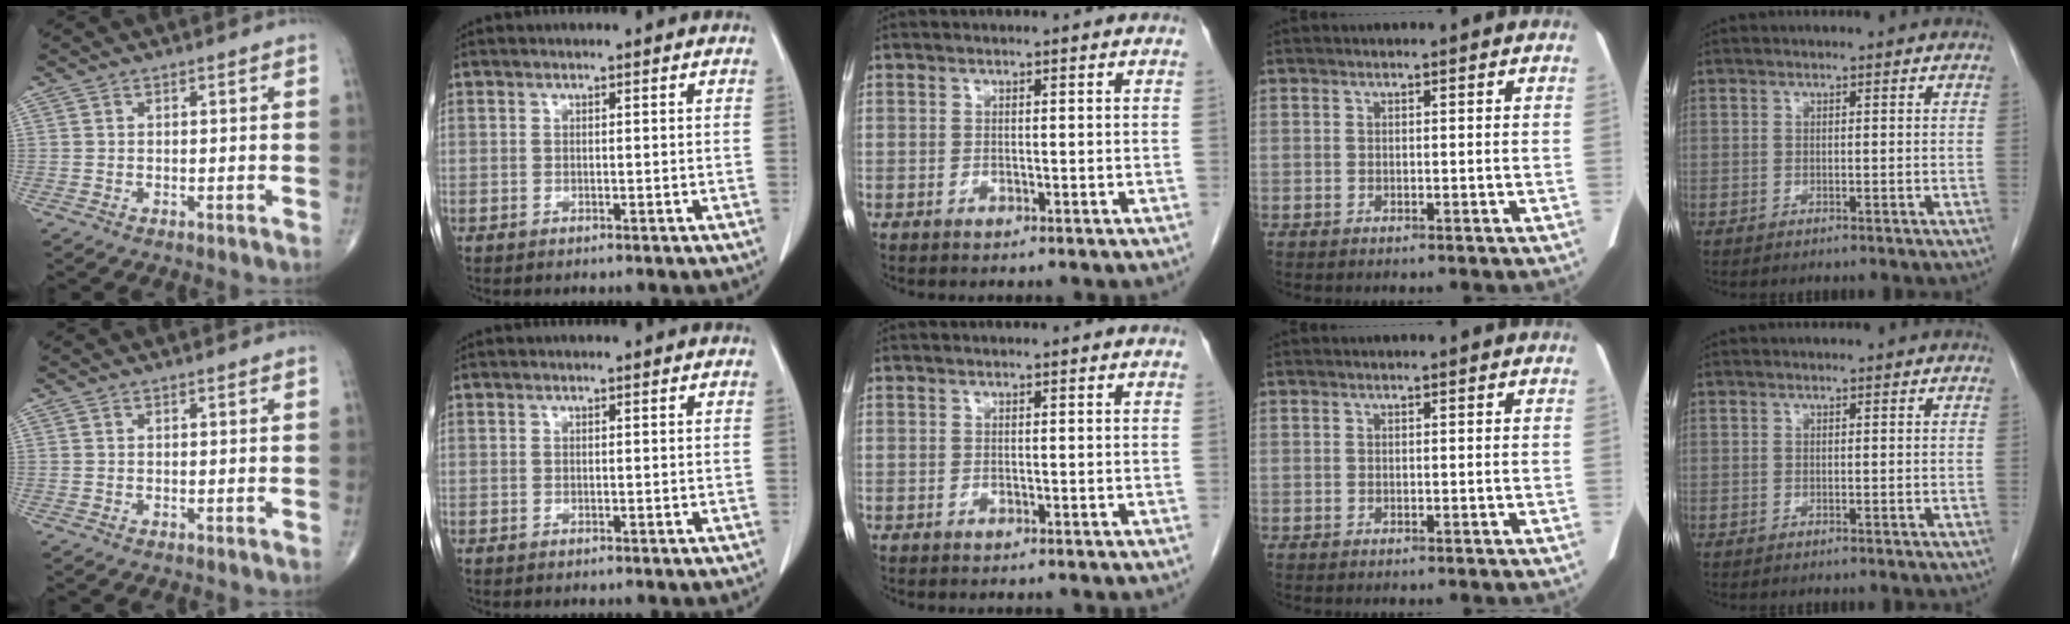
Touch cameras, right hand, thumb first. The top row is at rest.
{}